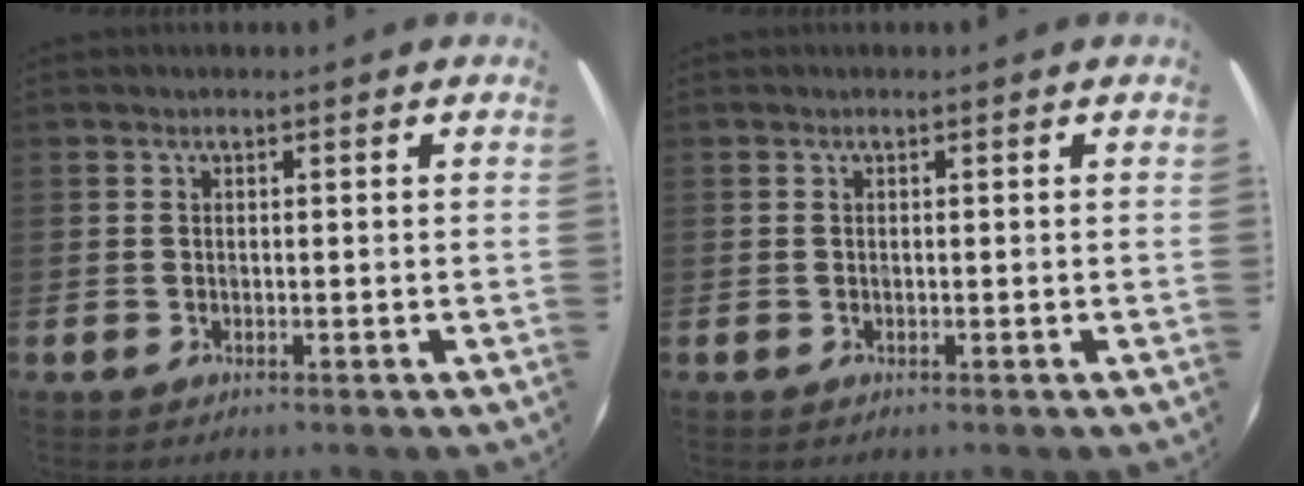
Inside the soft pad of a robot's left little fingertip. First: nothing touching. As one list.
[{"total": 0.0}]